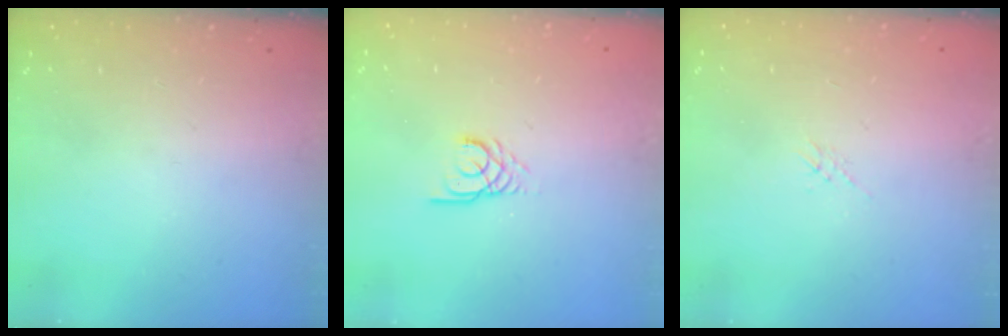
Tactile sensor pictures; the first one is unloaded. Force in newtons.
{"total": 3.0, "press": 3.0, "slide": 0.3}
{"total": 1.7, "press": 1.6, "slide": 0.4}